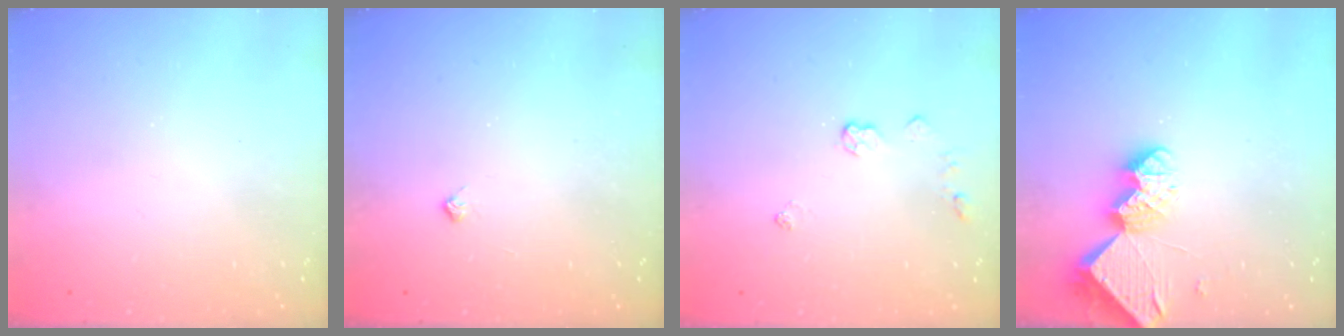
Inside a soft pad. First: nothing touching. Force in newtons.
{"total": 5.1, "press": 5.1, "slide": 0.7}
{"total": 3.6, "press": 3.6, "slide": 0.4}
{"total": 10.0, "press": 10.0, "slide": 1.0}